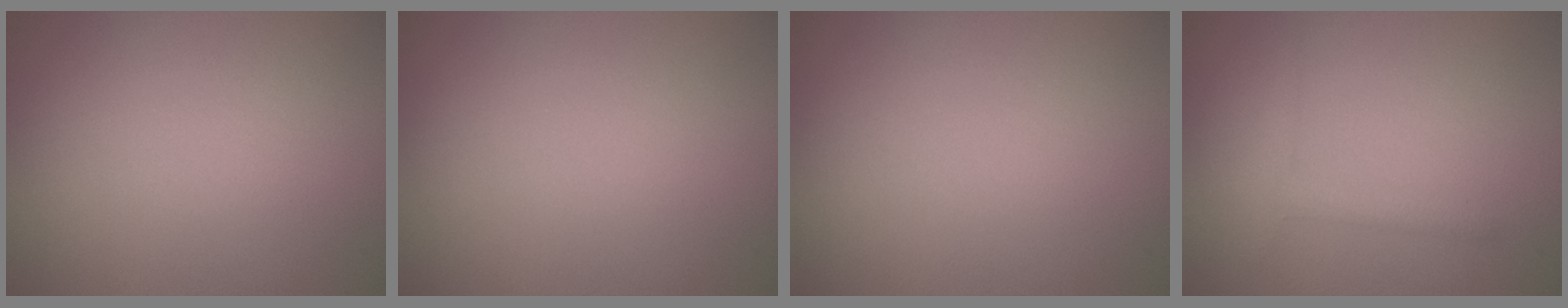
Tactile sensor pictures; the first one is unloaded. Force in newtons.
{"total": 0.0}
{"total": 0.0}
{"total": 1.5, "press": 1.5, "slide": 0.1}